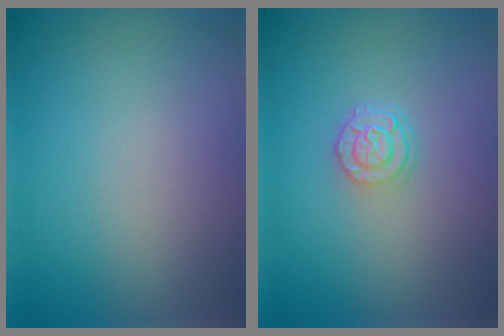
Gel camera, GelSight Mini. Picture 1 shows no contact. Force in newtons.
{"total": 2.4, "press": 1.9, "slide": 1.5}